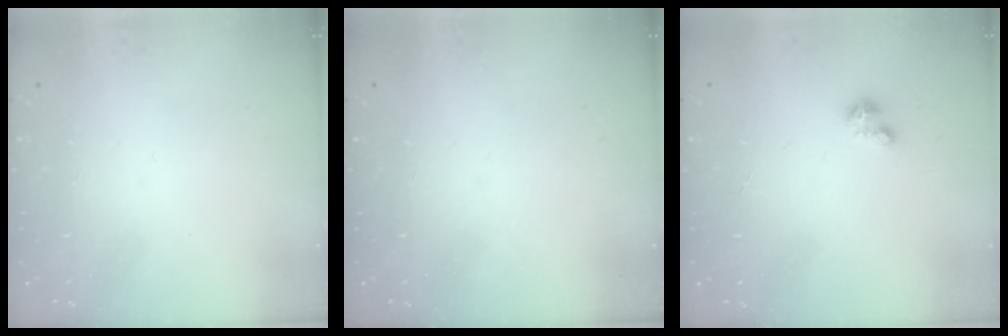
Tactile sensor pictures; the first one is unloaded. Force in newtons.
{"total": 0.0}
{"total": 0.9, "press": 0.9, "slide": 0.1}